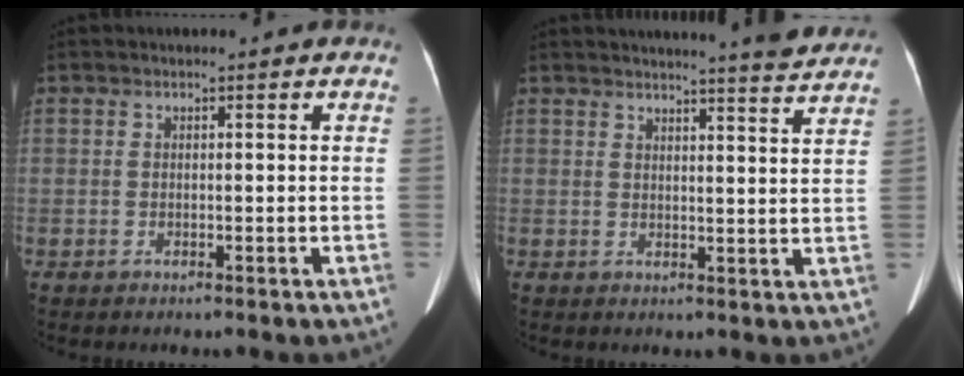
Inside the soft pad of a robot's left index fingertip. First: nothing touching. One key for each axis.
{"total": 9.1, "fx": 8.5, "fy": -0.8, "fz": 2.9, "tx": -0.044, "ty": -0.009, "tz": 0.092}